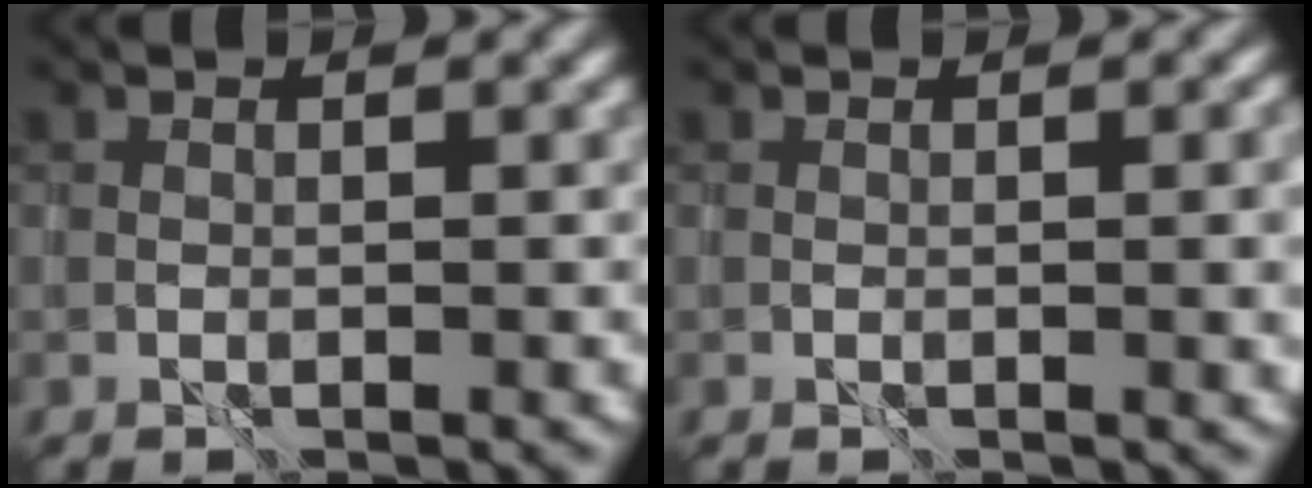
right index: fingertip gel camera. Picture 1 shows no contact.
{"total": 2.5, "force": [0.2, 0.8, 2.3], "torque": [-0.031, -0.005, 0.010]}